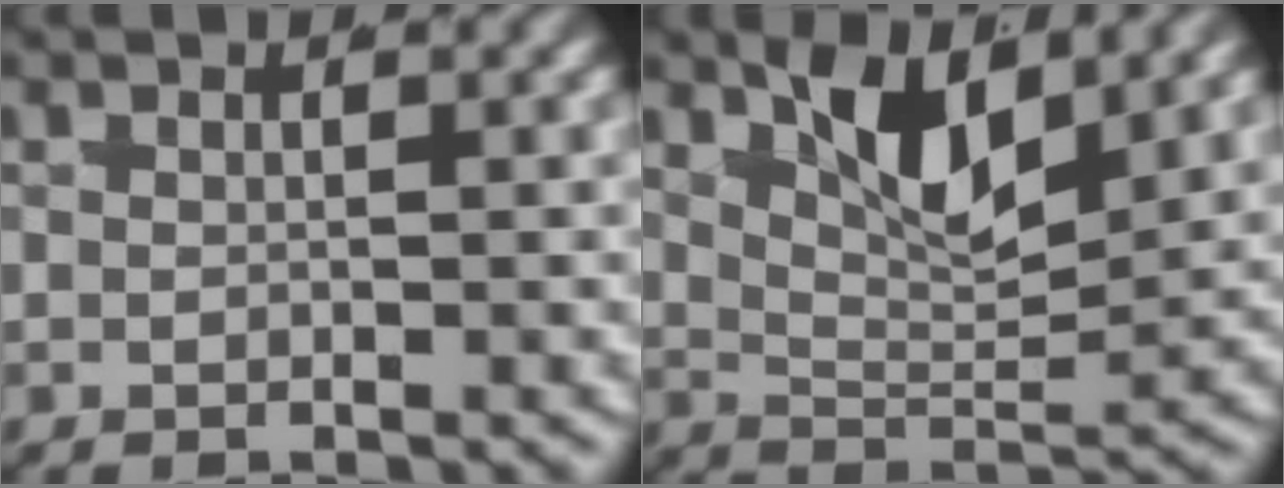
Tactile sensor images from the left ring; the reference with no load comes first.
{"total": 6.1, "force": [2.5, 3.0, 4.7], "torque": [-0.086, -0.016, 0.043]}